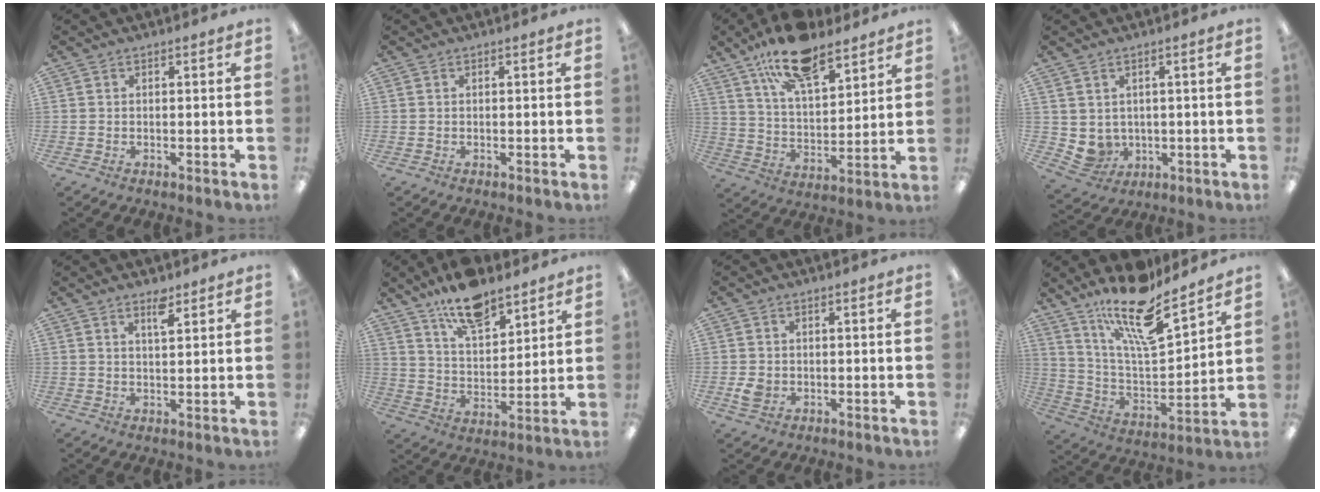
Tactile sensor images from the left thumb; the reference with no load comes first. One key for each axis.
{"total": 0.0}
{"total": 16.4, "fx": 12.1, "fy": 6.5, "fz": 8.8, "tx": -0.155, "ty": -0.058, "tz": 0.213}
{"total": 4.5, "fx": 1.8, "fy": 4.0, "fz": 0.9, "tx": -0.035, "ty": -0.015, "tz": 0.035}
{"total": 3.9, "fx": 2.8, "fy": 1.3, "fz": 2.4, "tx": -0.029, "ty": -0.011, "tz": 0.046}
{"total": 12.5, "fx": 9.9, "fy": 5.1, "fz": 5.8, "tx": -0.092, "ty": -0.058, "tz": 0.178}
{"total": 3.2, "fx": -0.5, "fy": 2.6, "fz": 1.8, "tx": -0.028, "ty": -0.001, "tz": -0.010}
{"total": 18.4, "fx": 14.3, "fy": 4.6, "fz": 10.6, "tx": -0.193, "ty": -0.091, "tz": 0.241}